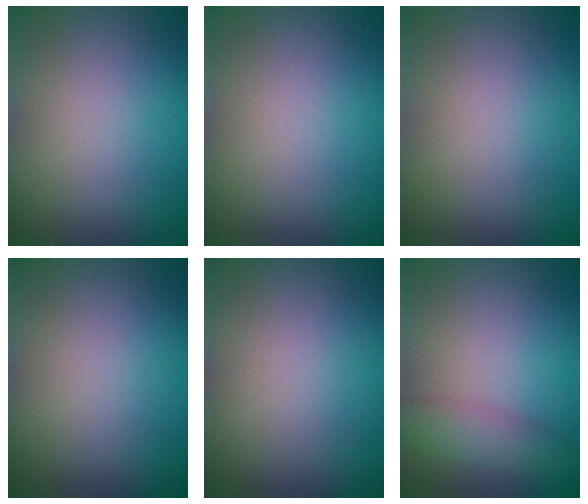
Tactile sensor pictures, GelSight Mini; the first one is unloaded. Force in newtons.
{"total": 0.0}
{"total": 0.0}
{"total": 0.0}
{"total": 0.0}
{"total": 2.8, "press": 2.8, "slide": 0.1}